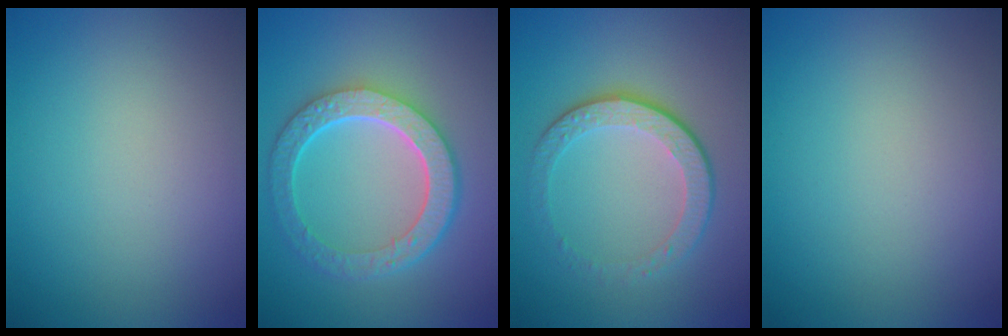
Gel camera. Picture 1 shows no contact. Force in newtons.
{"total": 6.2, "press": 4.7, "slide": 4.1}
{"total": 4.3, "press": 3.0, "slide": 3.1}
{"total": 0.0}